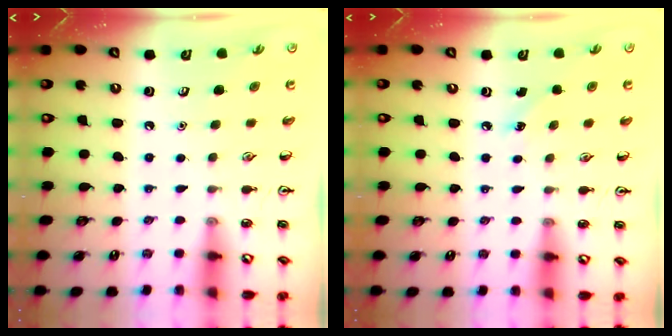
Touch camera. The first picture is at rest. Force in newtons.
{"total": 4.3, "press": 4.0, "slide": 1.5}